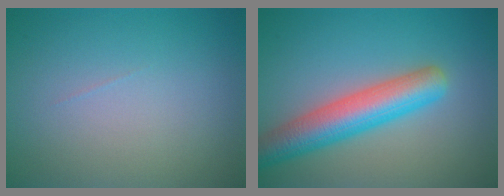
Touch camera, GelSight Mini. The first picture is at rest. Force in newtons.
{"total": 6.3, "press": 6.3, "slide": 0.4}